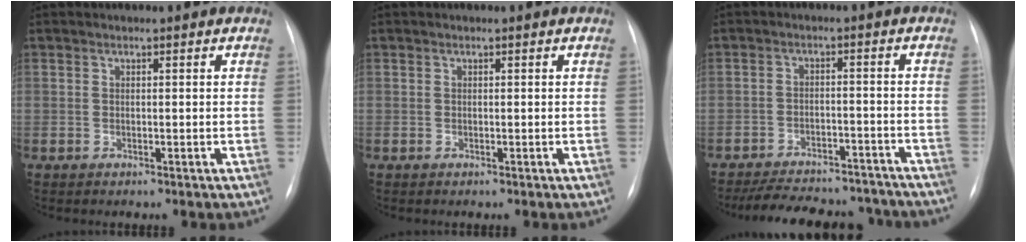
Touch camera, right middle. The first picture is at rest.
{"total": 0.0}
{"total": 16.2, "force": [-14.7, 4.6, 5.1], "torque": [-0.105, 0.004, -0.198]}